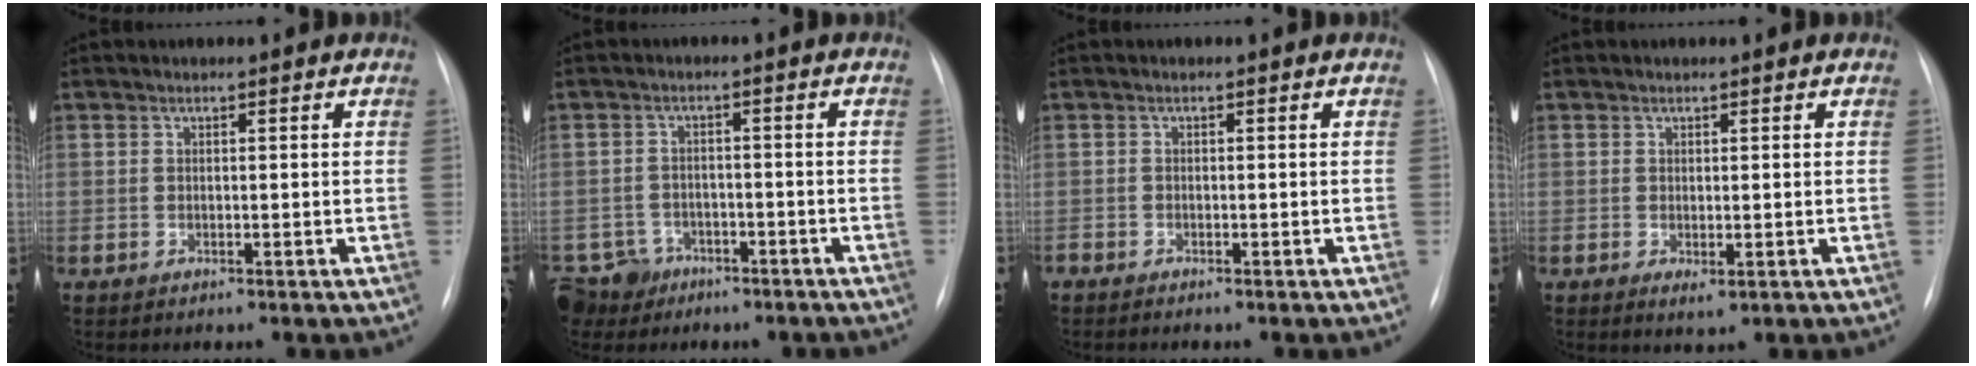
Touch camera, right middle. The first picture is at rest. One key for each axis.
{"total": 8.0, "fx": -5.3, "fy": 5.9, "fz": 0.9, "tx": -0.027, "ty": 0.014, "tz": -0.077}
{"total": 1.0, "fx": -0.9, "fy": 0.2, "fz": 0.3, "tx": -0.006, "ty": -0.001, "tz": -0.014}
{"total": 1.4, "fx": -0.1, "fy": 0.6, "fz": 1.3, "tx": -0.019, "ty": -0.005, "tz": 0.005}